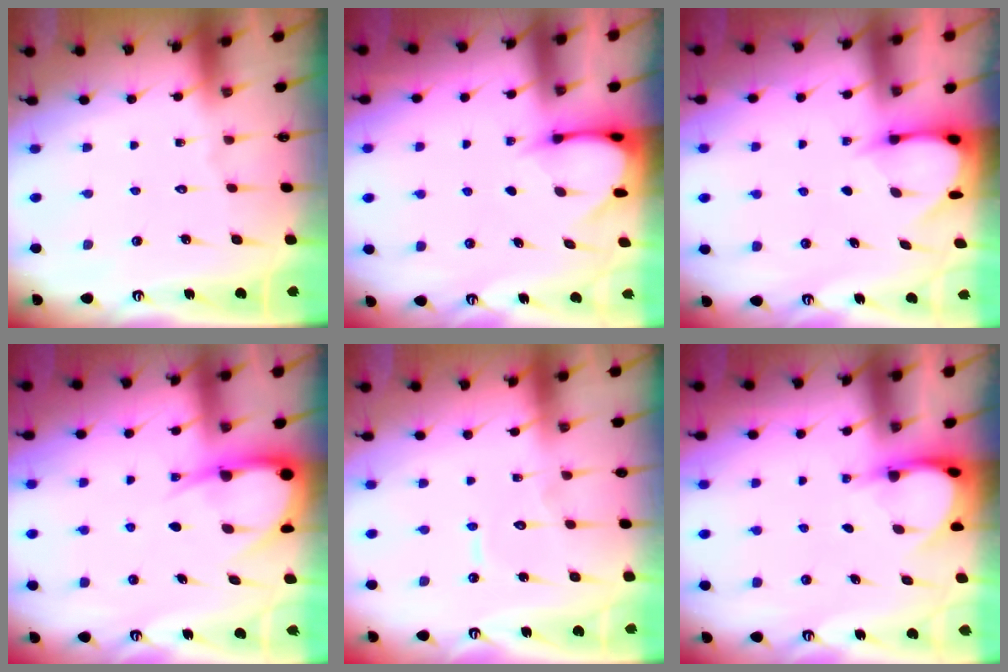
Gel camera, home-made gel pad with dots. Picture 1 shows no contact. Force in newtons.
{"total": 3.5, "press": 3.5, "slide": 0.3}
{"total": 3.6, "press": 3.6, "slide": 0.3}
{"total": 8.8, "press": 8.8, "slide": 0.8}
{"total": 5.7, "press": 5.7, "slide": 0.4}
{"total": 3.7, "press": 3.7, "slide": 0.3}